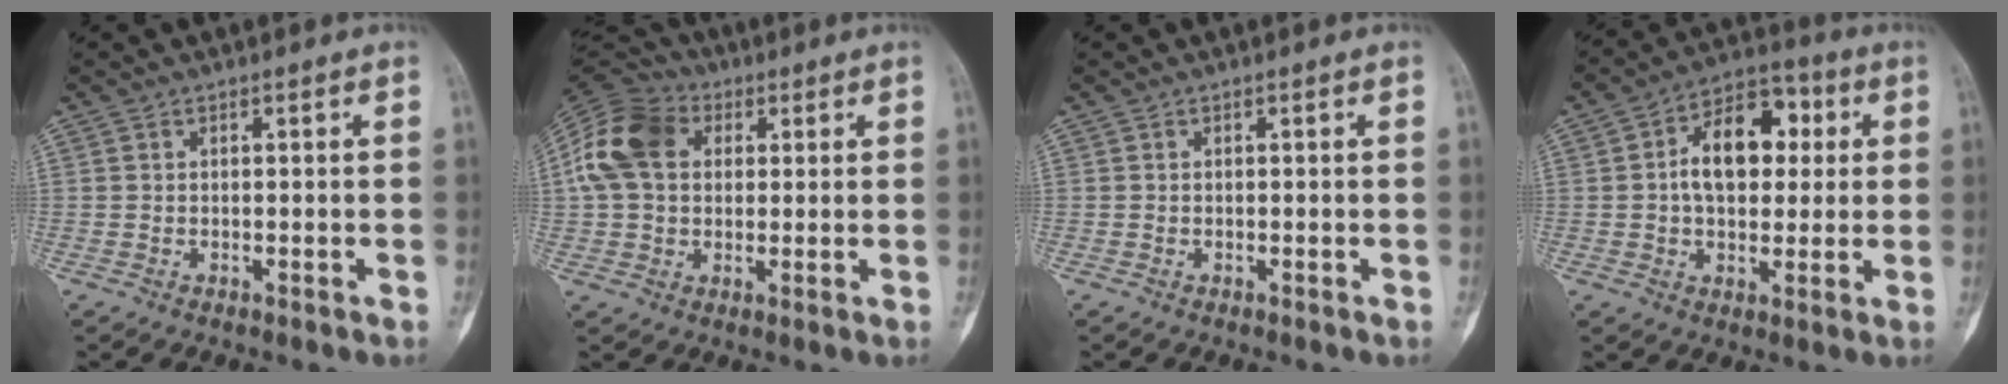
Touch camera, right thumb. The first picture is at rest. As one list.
[{"total": 14.2, "force": [3.3, 10.5, 8.9], "torque": [-0.164, 0.023, 0.051]}, {"total": 0.0}, {"total": 13.5, "force": [2.1, 8.7, 10.1], "torque": [-0.128, 0.021, 0.024]}]